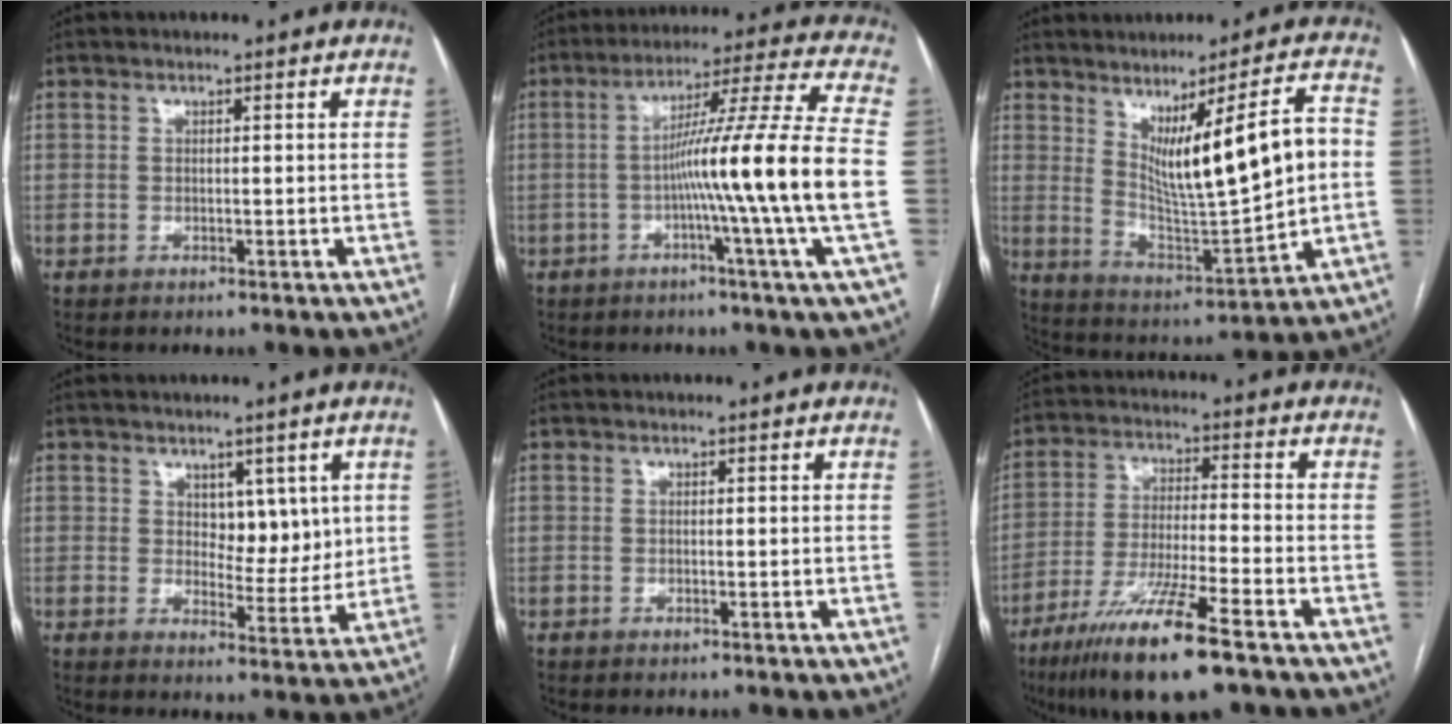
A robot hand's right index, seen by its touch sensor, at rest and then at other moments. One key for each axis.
{"total": 16.8, "fx": -3.0, "fy": -3.0, "fz": 16.2, "tx": -0.253, "ty": -0.002, "tz": -0.061}
{"total": 14.9, "fx": 2.4, "fy": 1.4, "fz": 14.7, "tx": -0.242, "ty": -0.004, "tz": 0.052}
{"total": 6.0, "fx": 2.1, "fy": 3.4, "fz": 4.5, "tx": -0.054, "ty": -0.001, "tz": 0.035}
{"total": 0.0}
{"total": 14.0, "fx": -8.8, "fy": 0.8, "fz": 10.9, "tx": -0.214, "ty": -0.036, "tz": -0.159}